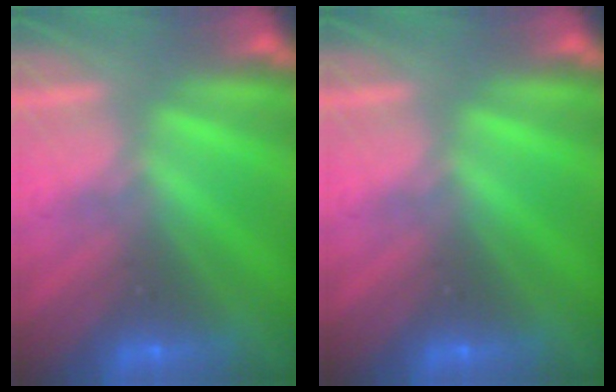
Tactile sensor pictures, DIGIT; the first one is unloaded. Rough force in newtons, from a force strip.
{"total": 0.0}